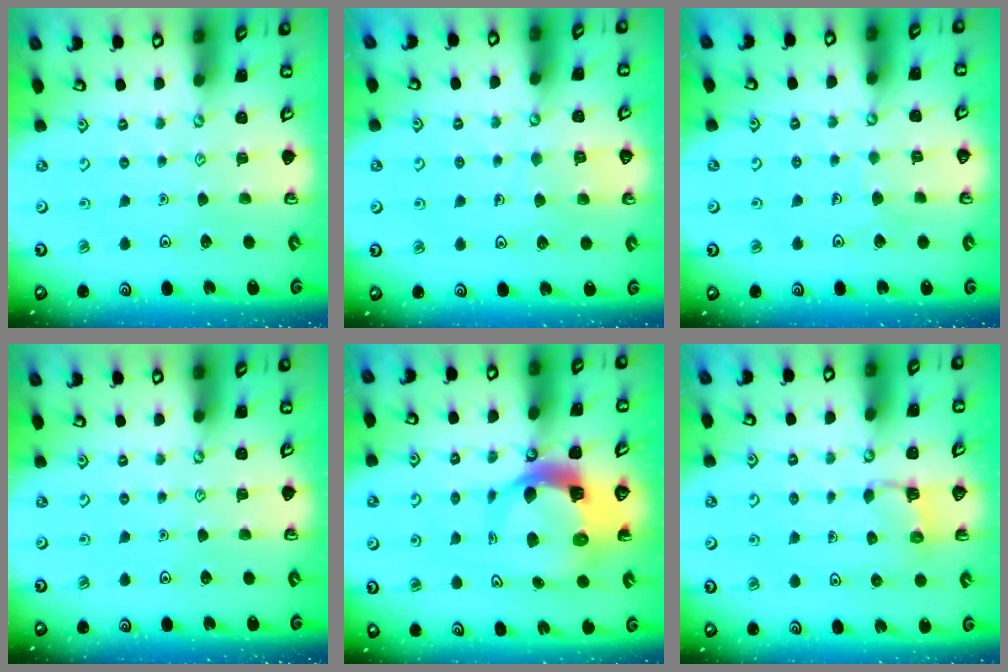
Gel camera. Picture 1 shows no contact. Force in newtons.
{"total": 6.5, "press": 6.5, "slide": 0.4}
{"total": 3.2, "press": 3.2, "slide": 0.2}
{"total": 0.0}
{"total": 8.8, "press": 8.7, "slide": 1.1}
{"total": 2.1, "press": 2.0, "slide": 0.5}